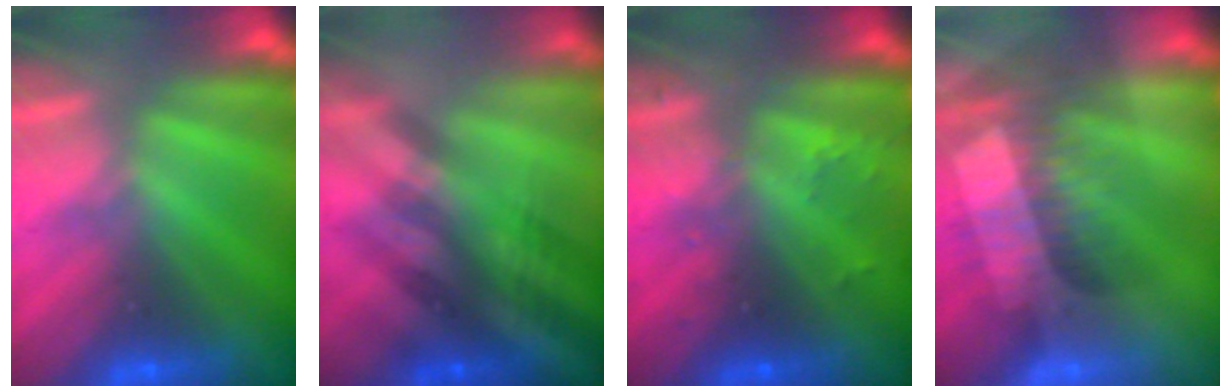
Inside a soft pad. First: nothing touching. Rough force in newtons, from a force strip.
{"total": 2.6}
{"total": 2.4}
{"total": 3.2}